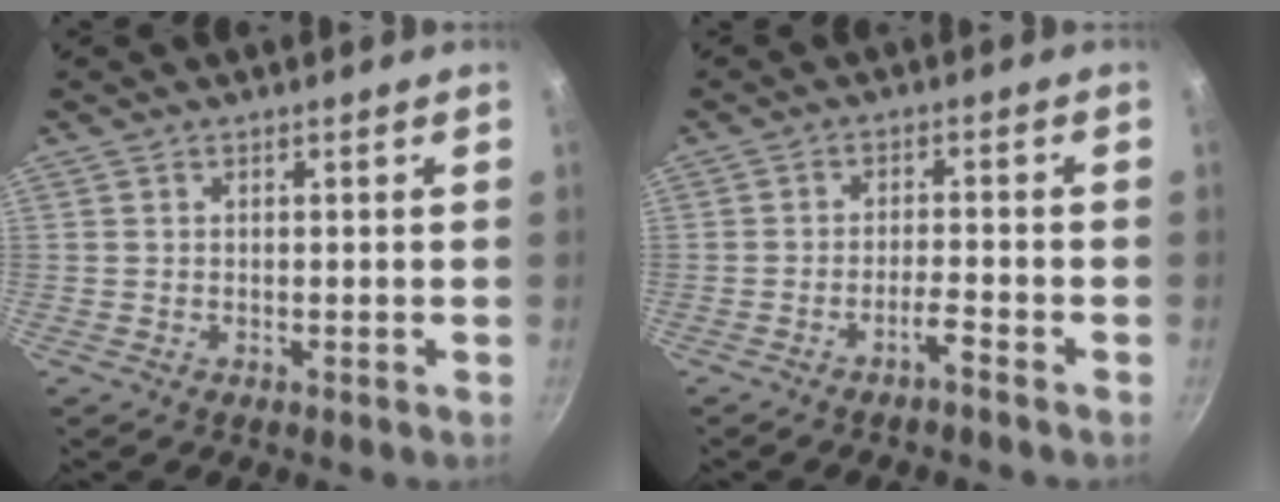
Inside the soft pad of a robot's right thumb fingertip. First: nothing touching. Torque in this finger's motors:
{"motor_torque": [0.08, 0.64, -0.24, 0.22, 0.11]}